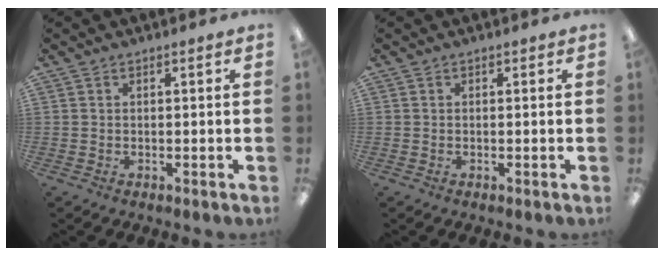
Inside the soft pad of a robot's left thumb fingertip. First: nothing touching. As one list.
[{"total": 0.0}]